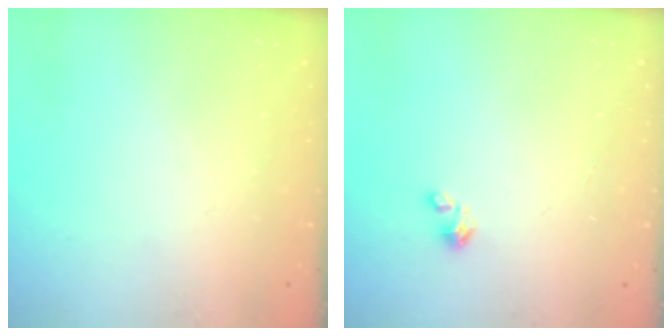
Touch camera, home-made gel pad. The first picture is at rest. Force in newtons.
{"total": 0.0}